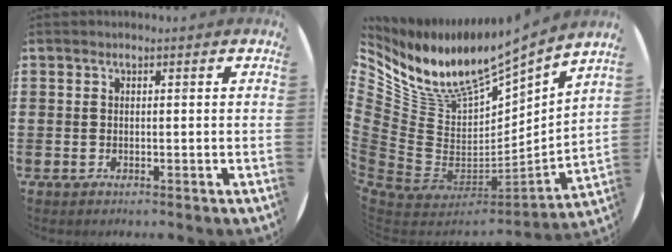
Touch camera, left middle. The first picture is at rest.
{"total": 10.7, "force": [8.4, 4.4, 4.8], "torque": [-0.143, -0.075, 0.149]}